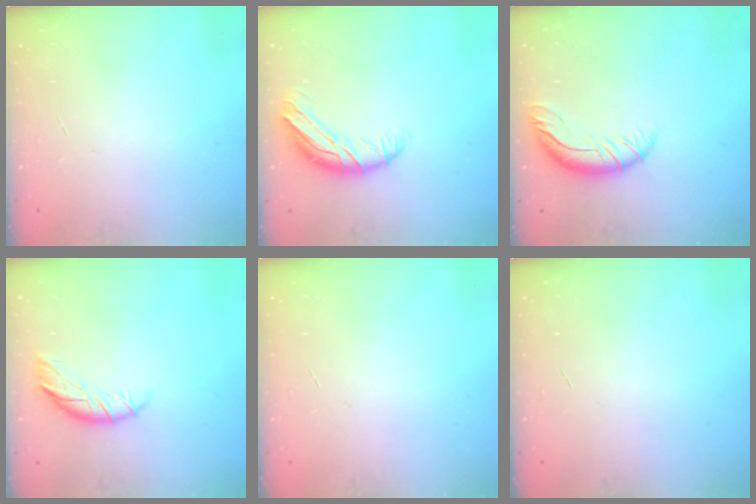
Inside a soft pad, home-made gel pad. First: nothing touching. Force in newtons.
{"total": 10.8, "press": 10.7, "slide": 0.7}
{"total": 9.4, "press": 9.2, "slide": 1.9}
{"total": 9.4, "press": 9.2, "slide": 1.8}
{"total": 0.0}
{"total": 0.0}